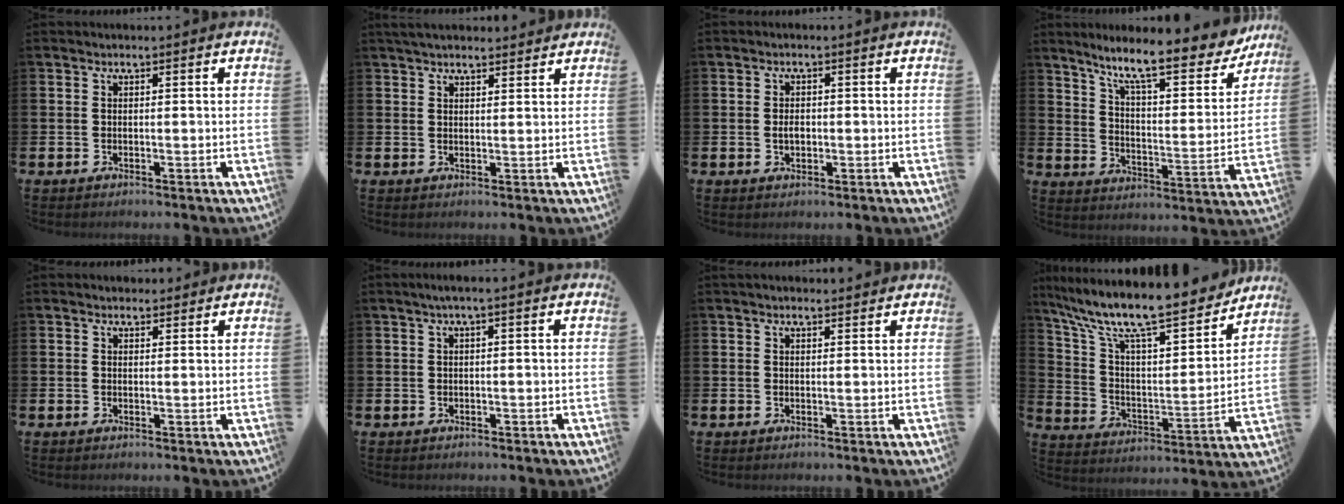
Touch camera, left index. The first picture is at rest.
{"total": 3.3, "force": [3.1, 0.7, 0.8], "torque": [-0.021, -0.006, 0.057]}
{"total": 2.0, "force": [-0.1, 1.3, 1.5], "torque": [-0.020, 0.003, -0.006]}
{"total": 10.8, "force": [8.9, 2.0, 5.6], "torque": [-0.123, -0.058, 0.146]}
{"total": 1.7, "force": [1.6, 0.7, 0.0], "torque": [0.007, -0.001, 0.028]}
{"total": 1.3, "force": [0.4, 0.0, 1.3], "torque": [-0.029, 0.005, 0.007]}
{"total": 1.4, "force": [1.3, 0.3, 0.3], "torque": [0.003, -0.004, 0.022]}
{"total": 13.1, "force": [11.4, 2.6, 5.9], "torque": [-0.150, -0.078, 0.193]}